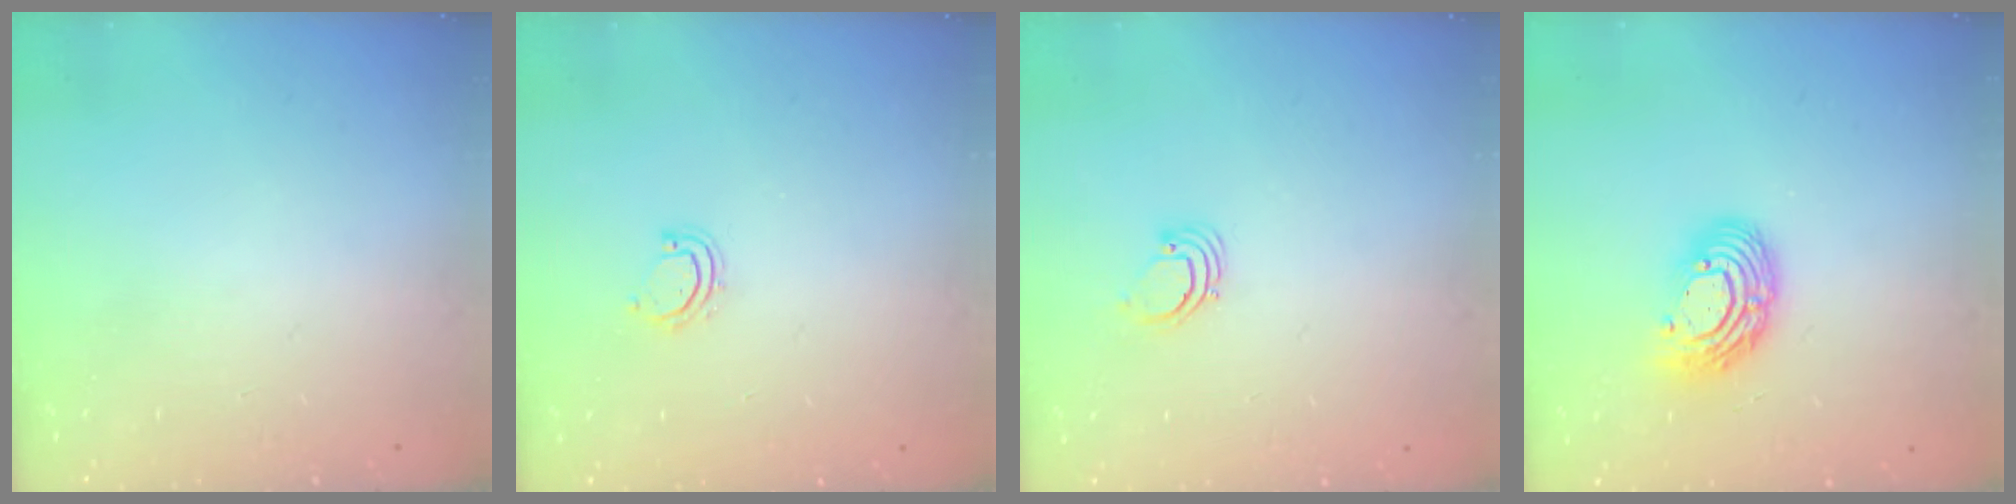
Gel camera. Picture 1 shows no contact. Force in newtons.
{"total": 4.5, "press": 4.4, "slide": 0.4}
{"total": 1.9, "press": 1.9, "slide": 0.1}
{"total": 11.3, "press": 11.2, "slide": 1.1}